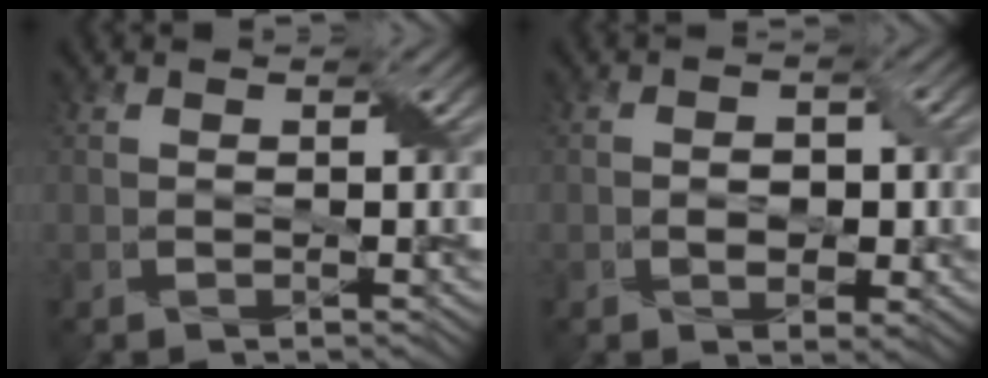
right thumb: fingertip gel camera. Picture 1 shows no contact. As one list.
[{"total": 3.6, "force": [-0.7, 2.4, 2.6], "torque": [-0.028, 0.002, -0.010]}]